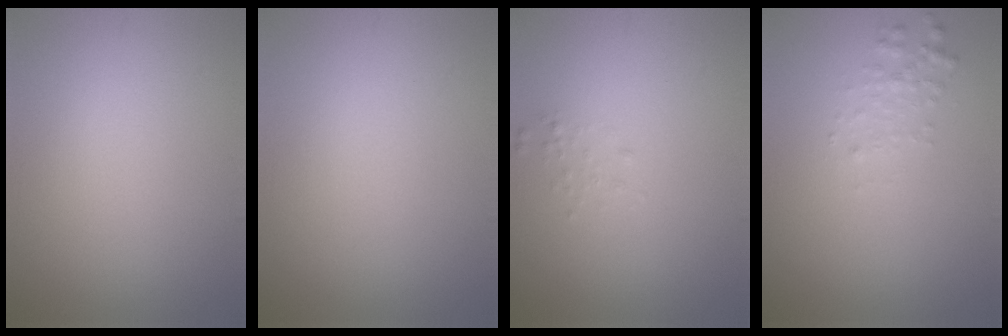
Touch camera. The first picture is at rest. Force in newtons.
{"total": 0.0}
{"total": 0.6, "press": 0.6, "slide": 0.1}
{"total": 1.3, "press": 1.3, "slide": 0.0}